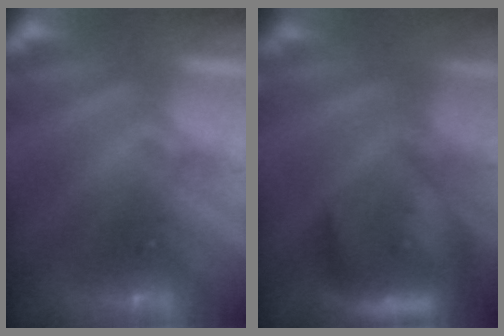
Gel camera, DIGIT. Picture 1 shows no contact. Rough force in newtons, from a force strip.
{"total": 7.4}